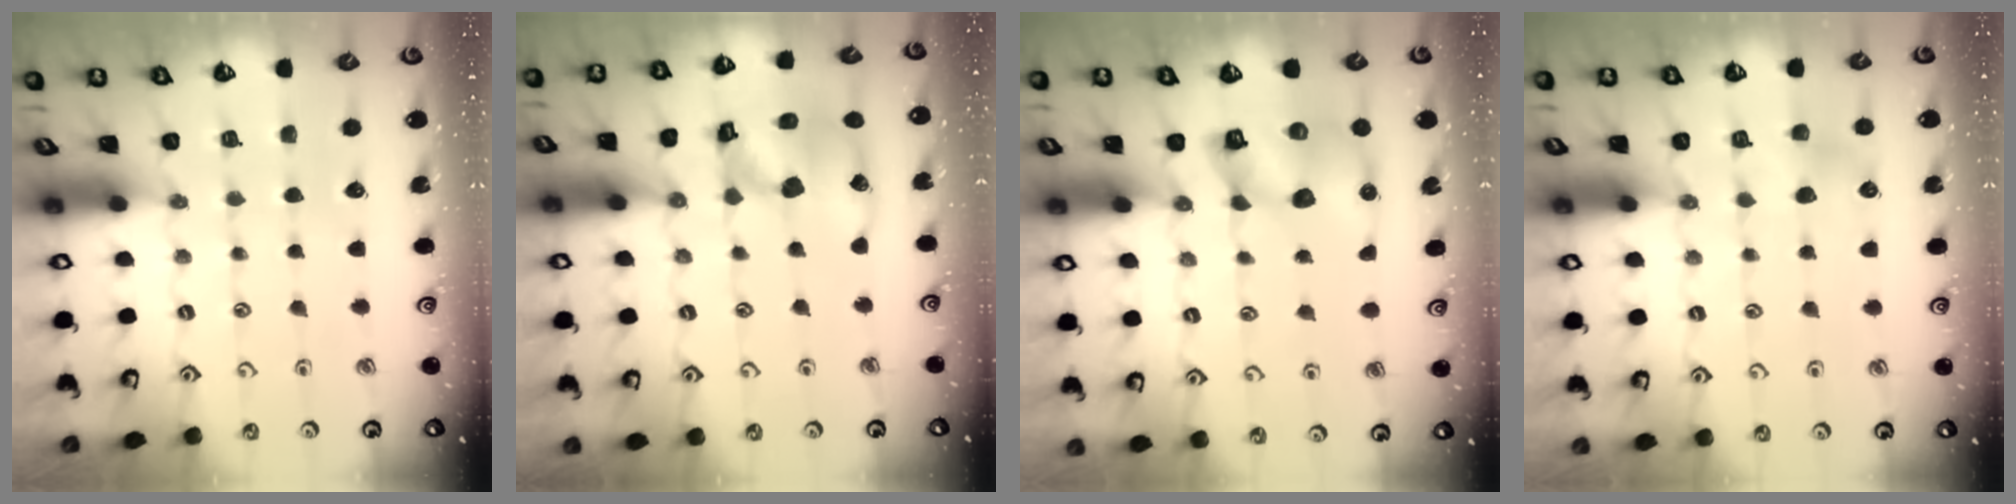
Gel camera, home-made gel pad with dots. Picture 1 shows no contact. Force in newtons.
{"total": 14.6, "press": 14.4, "slide": 2.3}
{"total": 10.6, "press": 10.4, "slide": 1.8}
{"total": 4.1, "press": 4.1, "slide": 0.5}